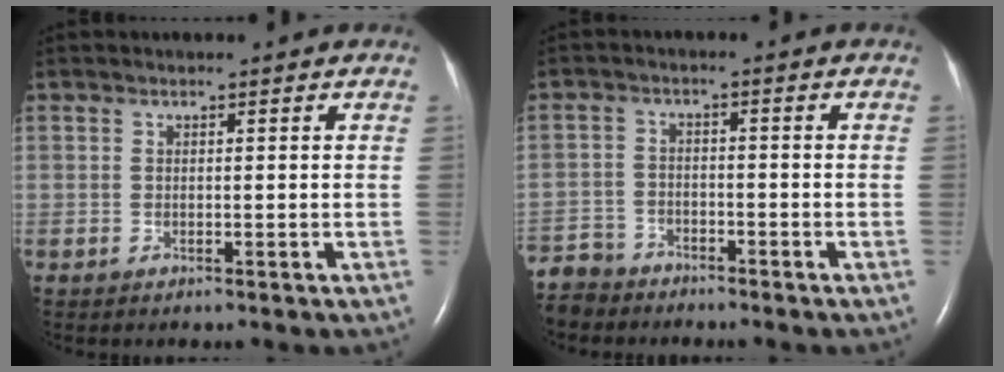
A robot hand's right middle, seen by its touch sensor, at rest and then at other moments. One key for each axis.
{"total": 7.1, "fx": -6.4, "fy": 2.9, "fz": 0.3, "tx": -0.012, "ty": -0.006, "tz": -0.124}